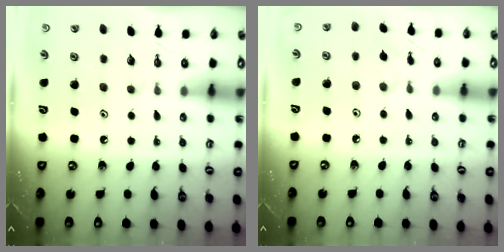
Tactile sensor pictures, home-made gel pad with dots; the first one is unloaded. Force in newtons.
{"total": 2.8, "press": 2.8, "slide": 0.5}